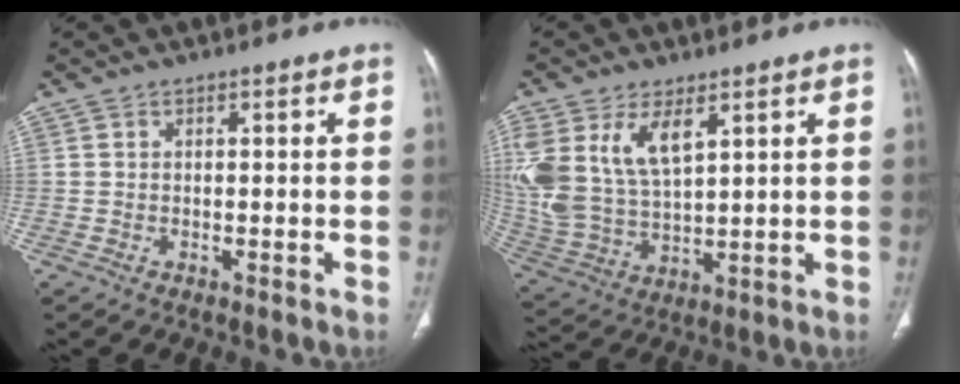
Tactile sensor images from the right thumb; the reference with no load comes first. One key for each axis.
{"total": 16.0, "fx": 6.8, "fy": 8.4, "fz": 11.7, "tx": -0.249, "ty": -0.020, "tz": 0.147}